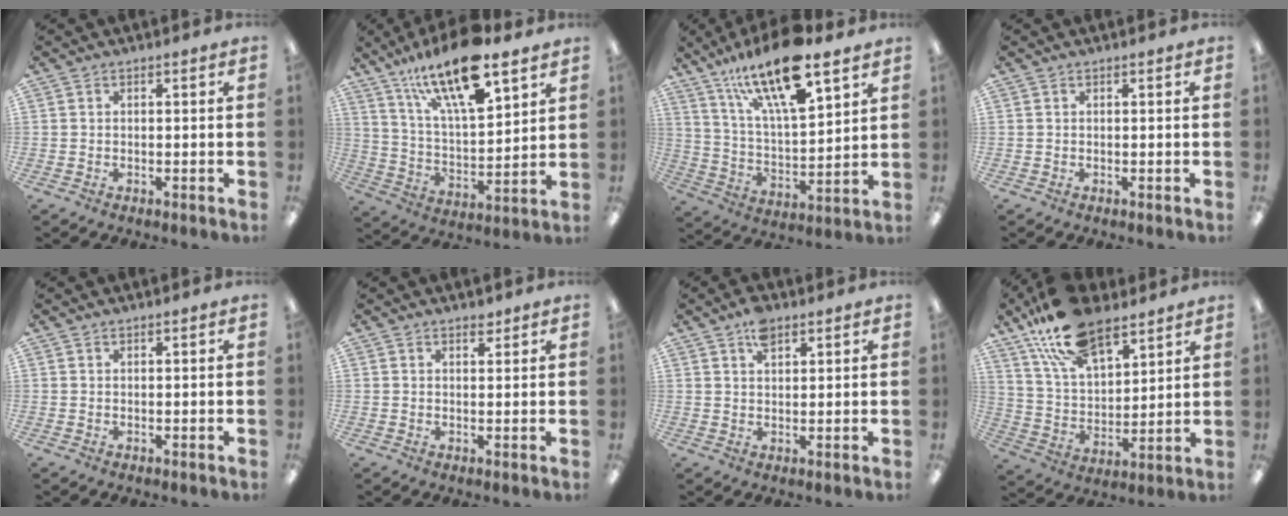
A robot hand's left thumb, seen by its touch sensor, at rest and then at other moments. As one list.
[{"total": 20.6, "force": [13.9, 6.8, 13.6], "torque": [-0.235, -0.071, 0.233]}, {"total": 20.5, "force": [14.0, 6.3, 13.6], "torque": [-0.237, -0.075, 0.234]}, {"total": 0.0}, {"total": 0.5, "force": [0.5, 0.1, 0.1], "torque": [-0.003, 0.001, 0.008]}, {"total": 1.9, "force": [1.6, 0.8, 0.6], "torque": [0.003, -0.008, 0.027]}, {"total": 4.7, "force": [3.2, 2.3, 2.6], "torque": [-0.043, -0.007, 0.055]}, {"total": 18.7, "force": [13.1, 8.8, 10.1], "torque": [-0.194, -0.057, 0.238]}]